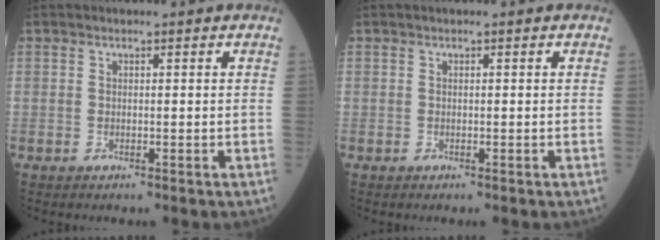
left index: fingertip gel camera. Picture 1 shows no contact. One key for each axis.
{"total": 0.0}